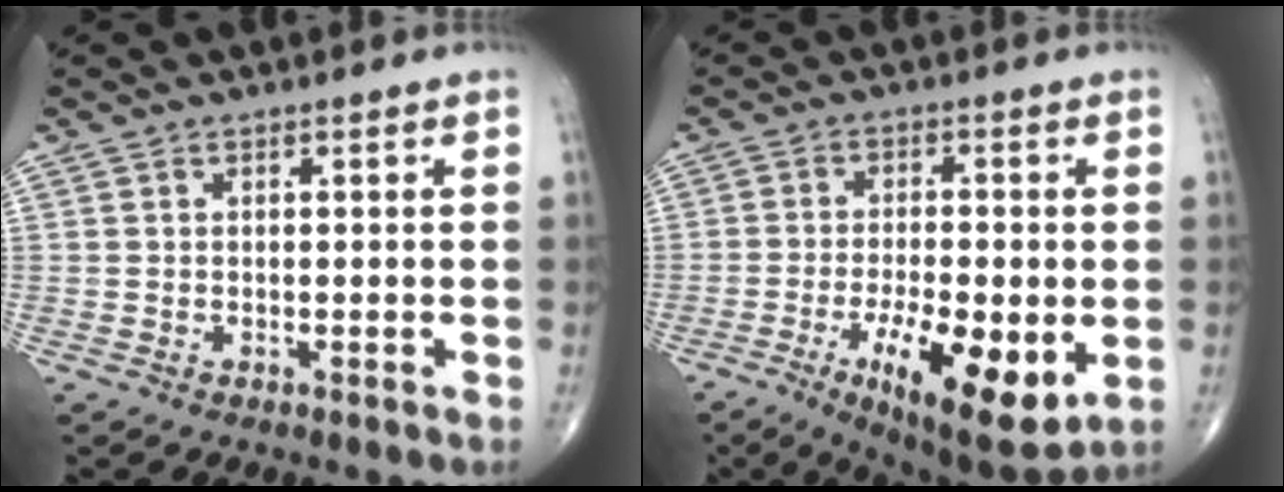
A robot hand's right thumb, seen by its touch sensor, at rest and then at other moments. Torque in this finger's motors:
{"motor_torque": [1.05, 1.90, 0.25, -0.40, 0.15]}